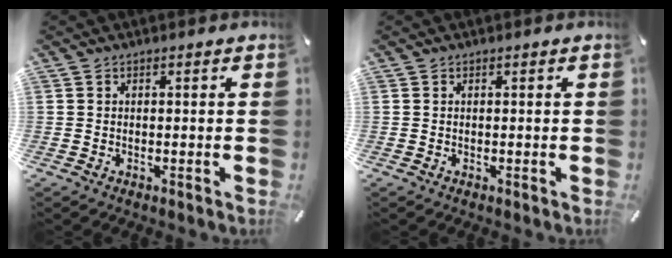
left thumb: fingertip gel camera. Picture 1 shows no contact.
{"total": 0.0}